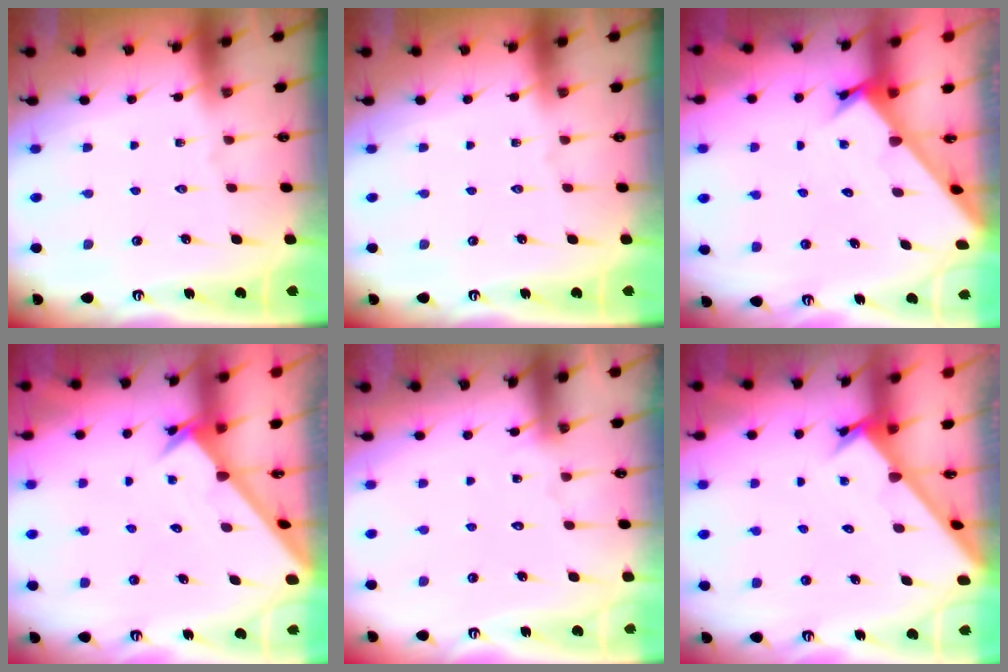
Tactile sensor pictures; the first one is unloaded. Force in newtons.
{"total": 0.0}
{"total": 2.4, "press": 2.4, "slide": 0.2}
{"total": 2.6, "press": 2.6, "slide": 0.2}
{"total": 5.4, "press": 5.4, "slide": 0.3}
{"total": 2.2, "press": 2.2, "slide": 0.1}